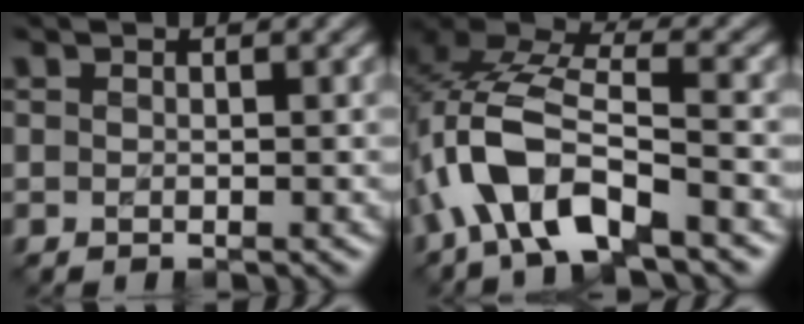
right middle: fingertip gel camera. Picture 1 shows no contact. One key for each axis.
{"total": 9.6, "fx": -4.0, "fy": 4.1, "fz": 7.7, "tx": -0.159, "ty": 0.015, "tz": -0.083}